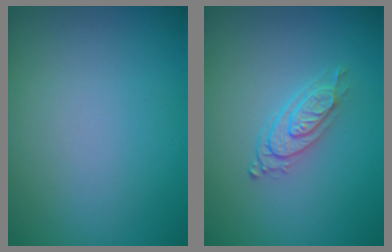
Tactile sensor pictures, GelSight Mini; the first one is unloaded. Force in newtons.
{"total": 2.8, "press": 2.2, "slide": 1.7}